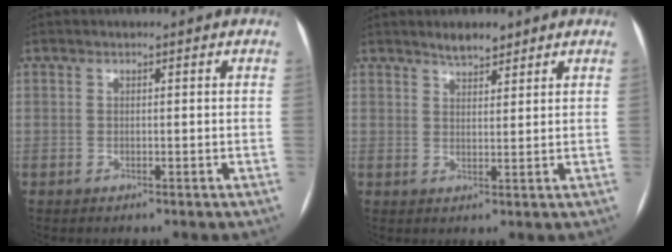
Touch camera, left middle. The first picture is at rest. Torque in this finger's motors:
{"motor_torque": [0.07, -0.02, -0.03, 0.00]}